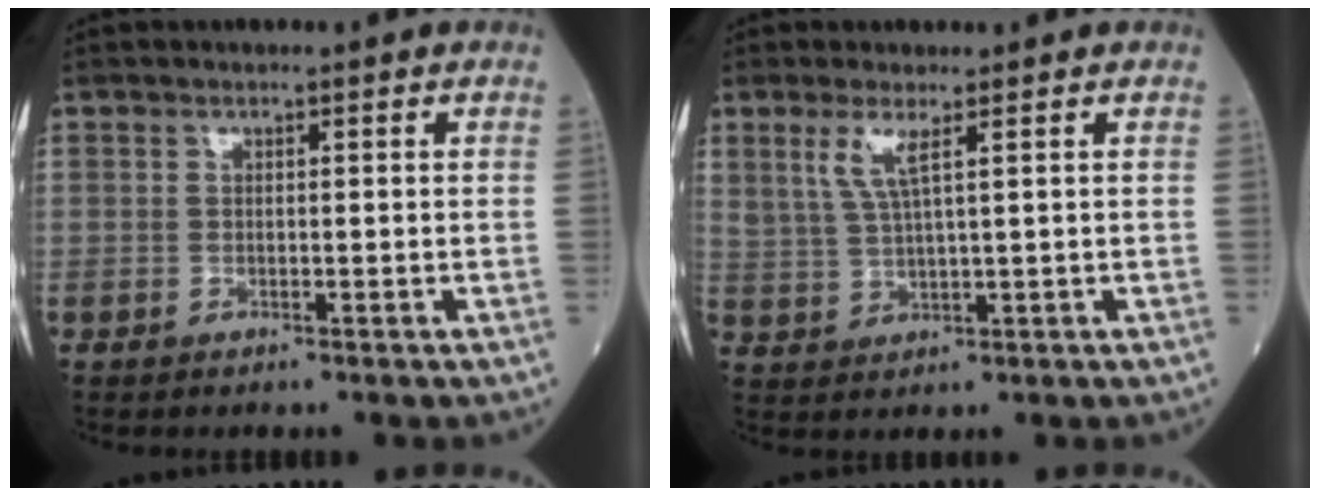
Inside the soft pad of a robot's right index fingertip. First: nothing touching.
{"total": 4.1, "force": [2.2, 0.3, 3.5], "torque": [-0.080, -0.002, 0.050]}